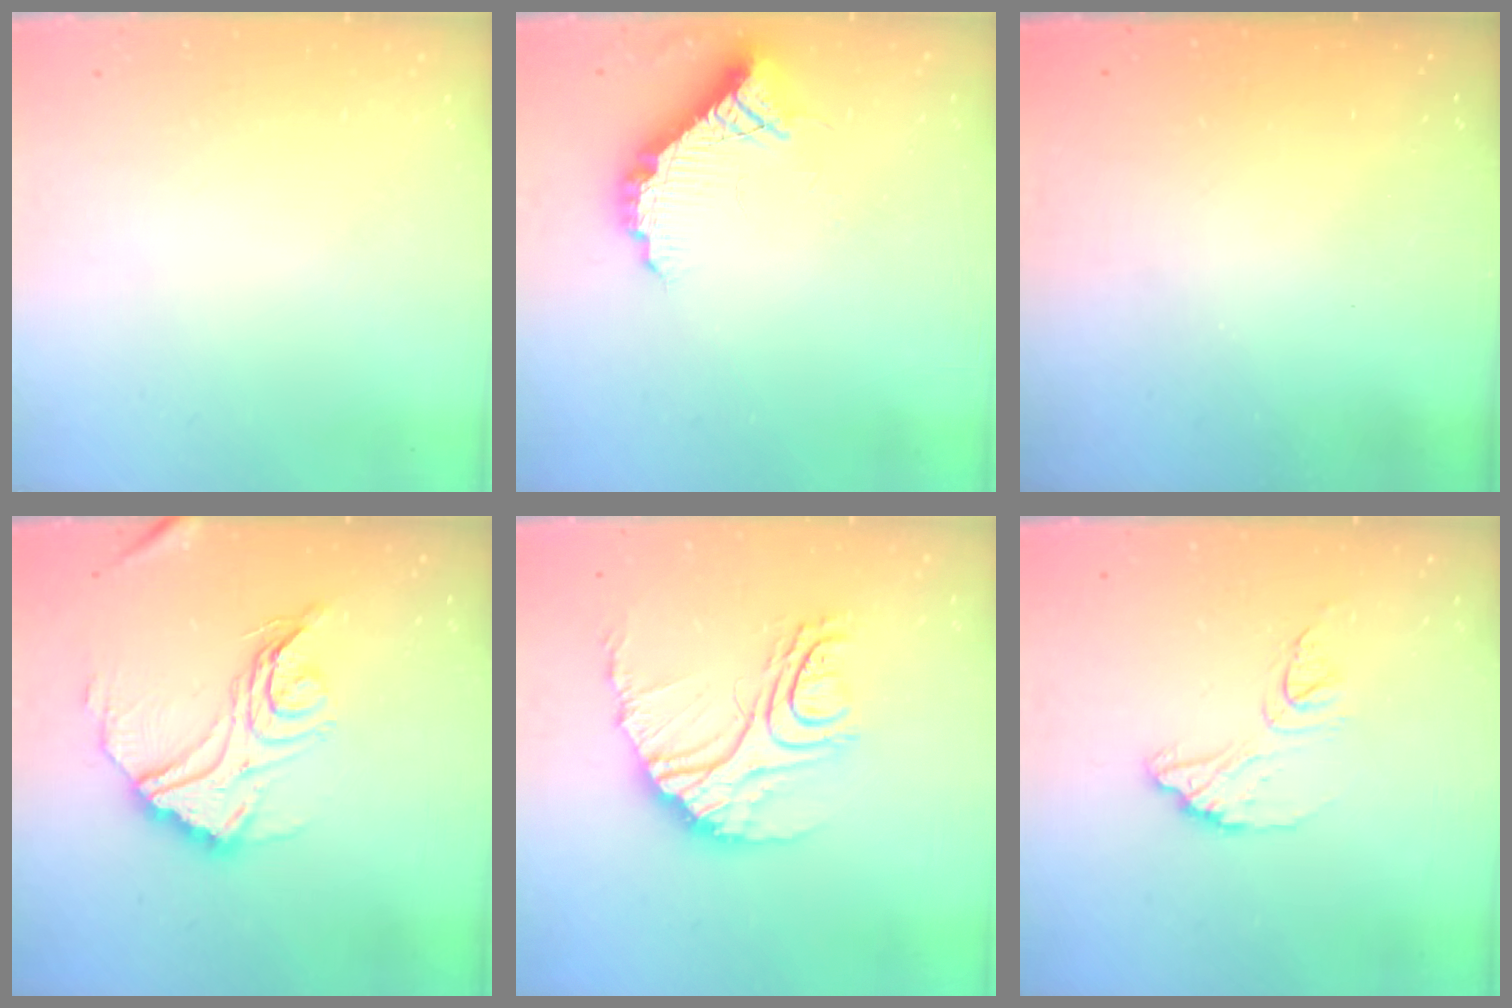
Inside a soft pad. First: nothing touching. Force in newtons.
{"total": 10.4, "press": 10.4, "slide": 0.6}
{"total": 2.9, "press": 2.9, "slide": 0.3}
{"total": 16.5, "press": 16.4, "slide": 1.2}
{"total": 19.0, "press": 18.9, "slide": 2.1}
{"total": 9.5, "press": 9.5, "slide": 0.6}